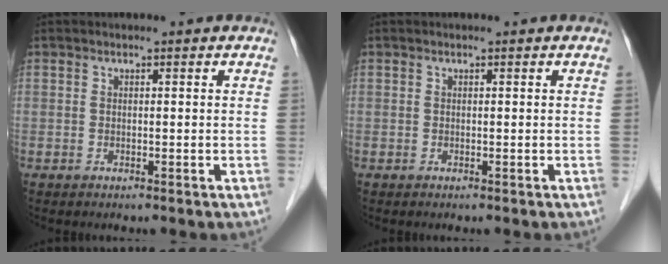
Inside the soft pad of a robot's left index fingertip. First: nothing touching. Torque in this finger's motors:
{"motor_torque": [0.00, 0.01, -0.01, 0.00]}